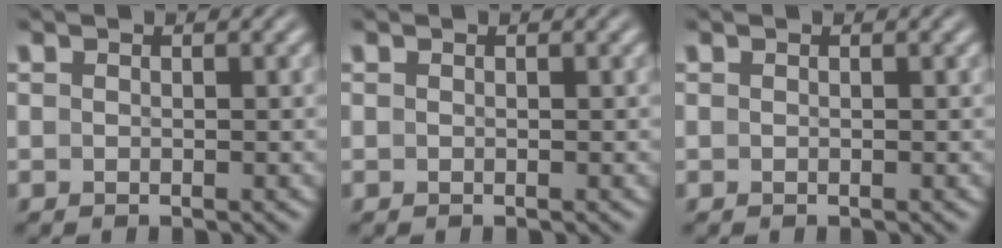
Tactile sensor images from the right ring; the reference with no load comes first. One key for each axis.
{"total": 0.0}
{"total": 0.0}